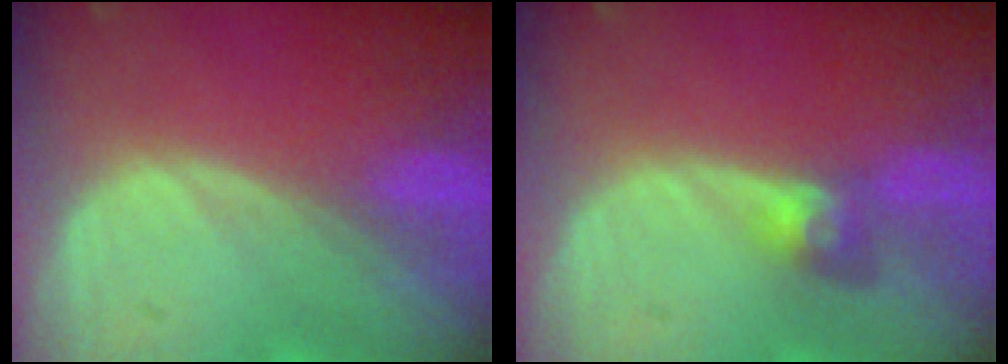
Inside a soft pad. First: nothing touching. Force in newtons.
{"total": 3.2, "press": 2.7, "slide": 1.6}